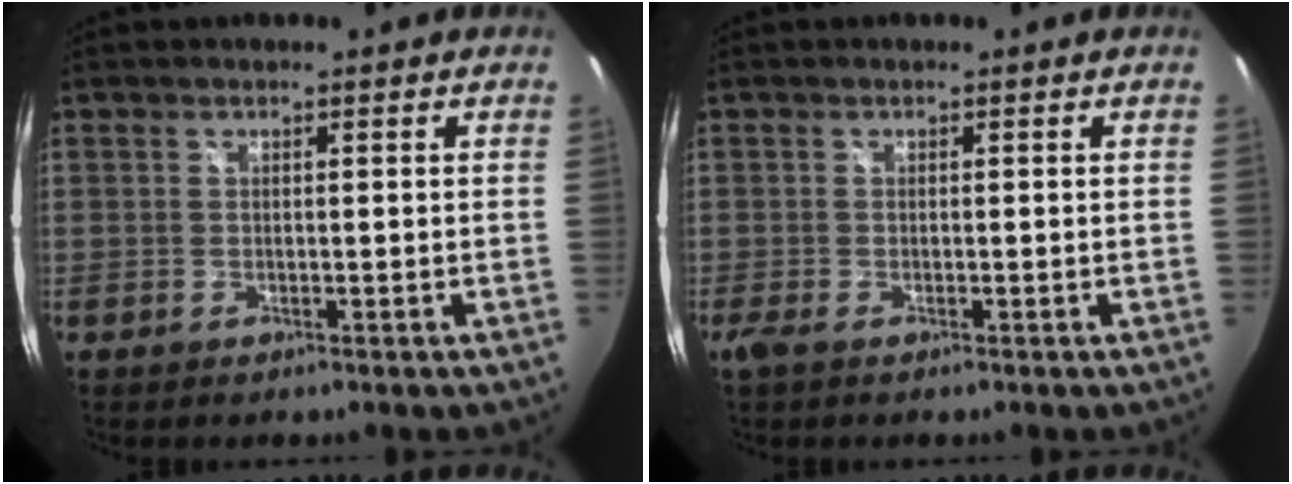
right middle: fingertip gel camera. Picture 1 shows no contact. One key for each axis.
{"total": 1.2, "fx": -0.7, "fy": 0.0, "fz": 1.0, "tx": -0.022, "ty": -0.004, "tz": -0.015}